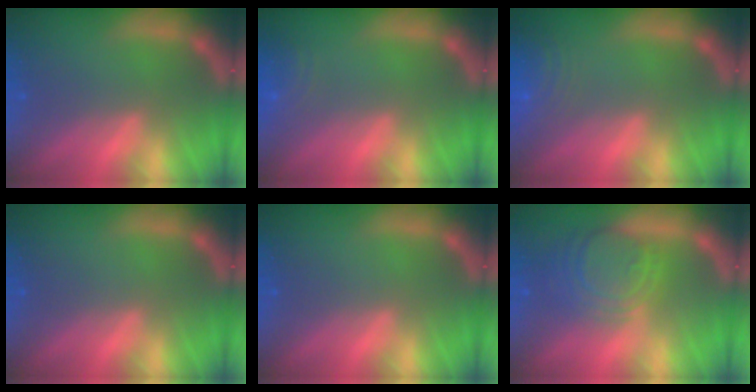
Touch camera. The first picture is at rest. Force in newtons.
{"total": 3.5}
{"total": 7.0}
{"total": 0.0}
{"total": 0.0}
{"total": 7.6}